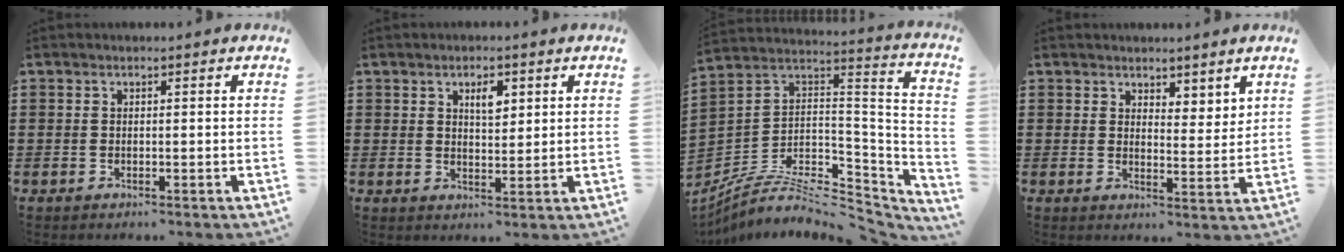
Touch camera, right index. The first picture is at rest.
{"total": 3.3, "force": [1.6, 1.5, 2.4], "torque": [-0.037, 0.001, 0.024]}
{"total": 7.4, "force": [-5.9, 2.2, 3.9], "torque": [-0.075, -0.007, -0.114]}
{"total": 3.3, "force": [3.0, 1.5, -0.1], "torque": [-0.001, -0.004, 0.056]}